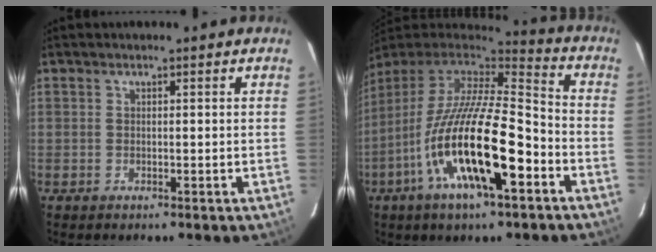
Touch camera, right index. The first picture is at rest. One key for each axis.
{"total": 22.0, "fx": -8.9, "fy": 5.9, "fz": 19.3, "tx": -0.350, "ty": -0.035, "tz": -0.165}